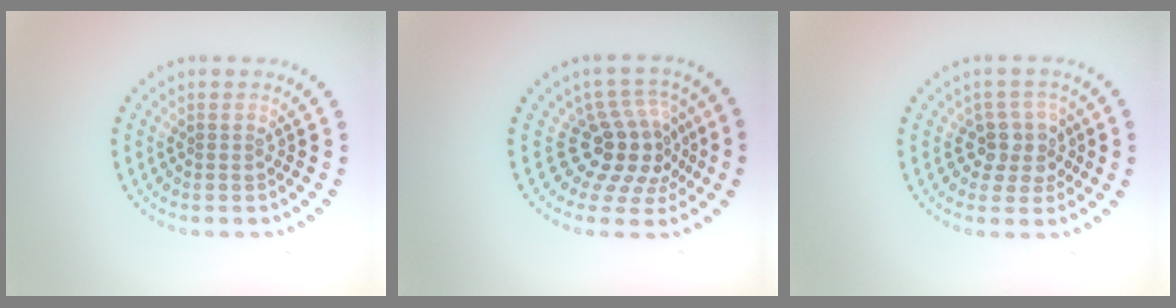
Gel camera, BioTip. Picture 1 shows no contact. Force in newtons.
{"total": 4.6, "press": 3.6, "slide": 3.0}
{"total": 2.9, "press": 2.4, "slide": 1.7}